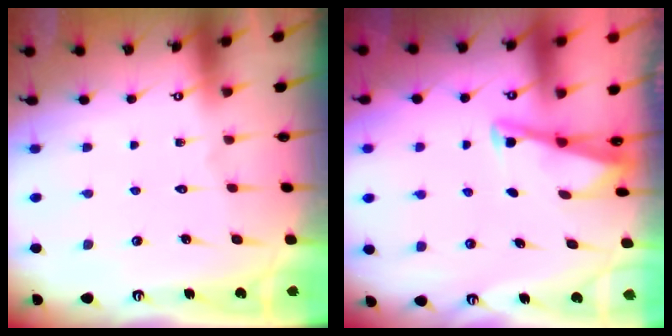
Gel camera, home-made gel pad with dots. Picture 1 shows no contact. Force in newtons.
{"total": 2.9, "press": 2.8, "slide": 0.3}